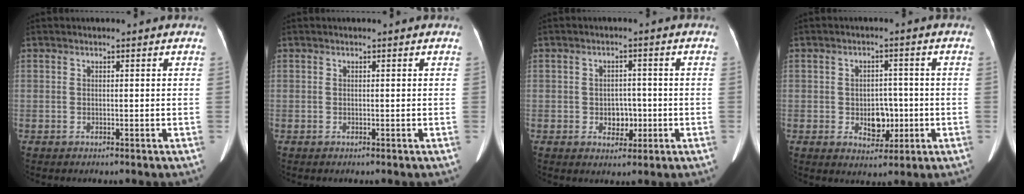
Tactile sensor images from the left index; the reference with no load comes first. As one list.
[{"total": 0.0}, {"total": 3.5, "force": [-0.7, 2.6, 2.2], "torque": [-0.029, 0.009, -0.005]}, {"total": 4.9, "force": [-0.9, 3.4, 3.4], "torque": [-0.049, 0.008, -0.005]}]